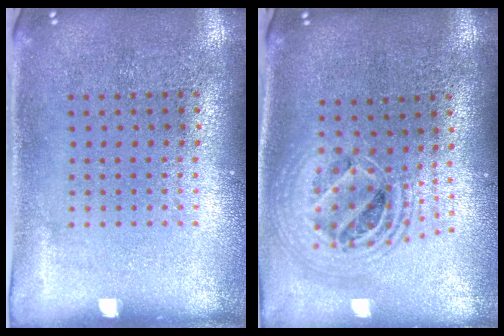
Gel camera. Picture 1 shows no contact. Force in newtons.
{"total": 2.1, "press": 1.7, "slide": 1.3}